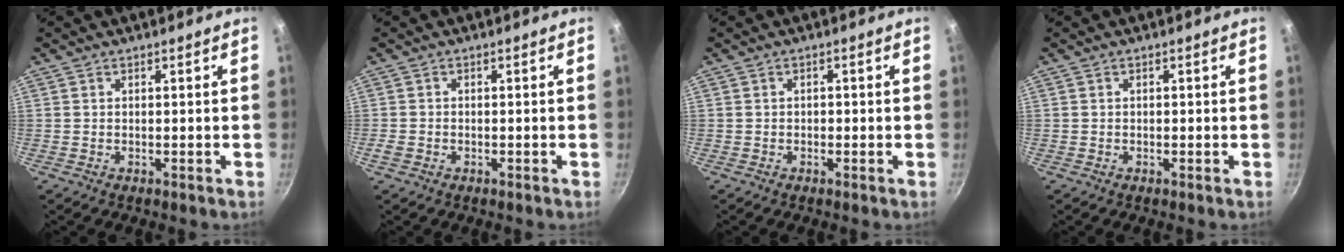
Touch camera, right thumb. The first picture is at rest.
{"total": 1.6, "force": [-0.7, 1.2, 0.8], "torque": [-0.020, 0.003, -0.013]}
{"total": 0.7, "force": [-0.3, 0.6, 0.3], "torque": [-0.003, 0.004, -0.004]}
{"total": 0.0}